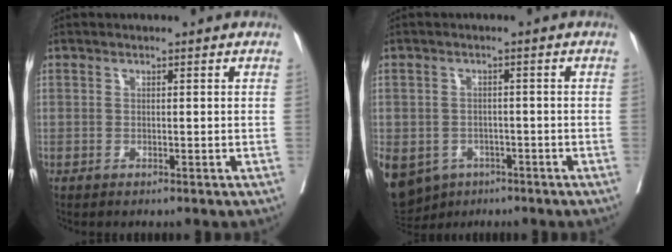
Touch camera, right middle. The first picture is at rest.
{"total": 15.7, "force": [-7.7, 12.4, 5.9], "torque": [-0.187, -0.008, -0.099]}